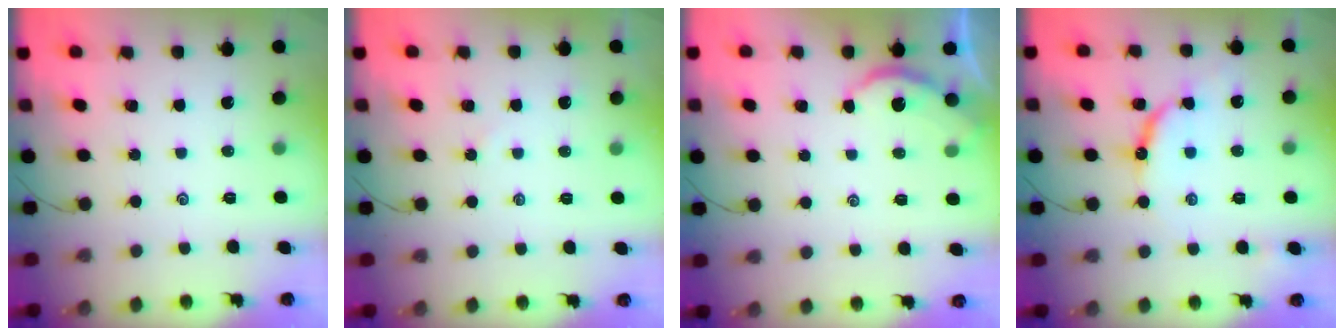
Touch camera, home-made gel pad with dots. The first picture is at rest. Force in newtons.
{"total": 2.4, "press": 2.4, "slide": 0.3}
{"total": 3.0, "press": 3.0, "slide": 0.3}
{"total": 10.8, "press": 10.8, "slide": 1.0}